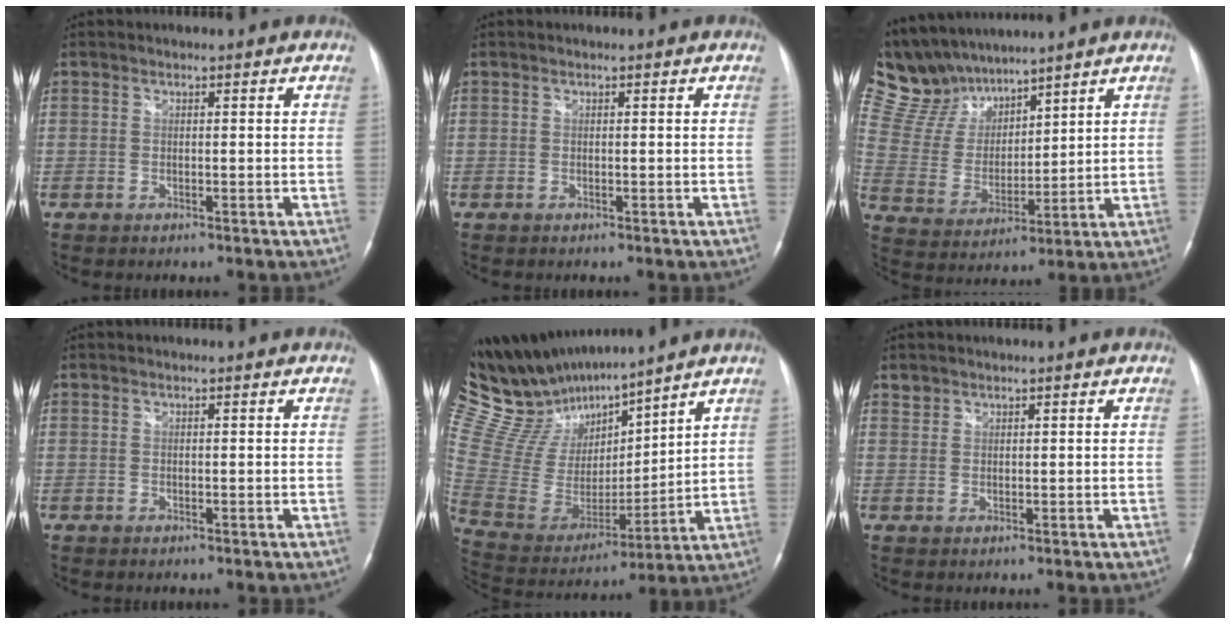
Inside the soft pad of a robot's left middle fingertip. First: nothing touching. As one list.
[{"total": 0.0}, {"total": 11.7, "force": [10.6, 3.8, 3.0], "torque": [-0.086, 0.025, 0.219]}, {"total": 0.0}, {"total": 18.8, "force": [16.9, 3.8, 7.4], "torque": [-0.154, 0.001, 0.324]}, {"total": 1.1, "force": [1.0, 0.6, -0.2], "torque": [0.007, 0.005, 0.017]}]